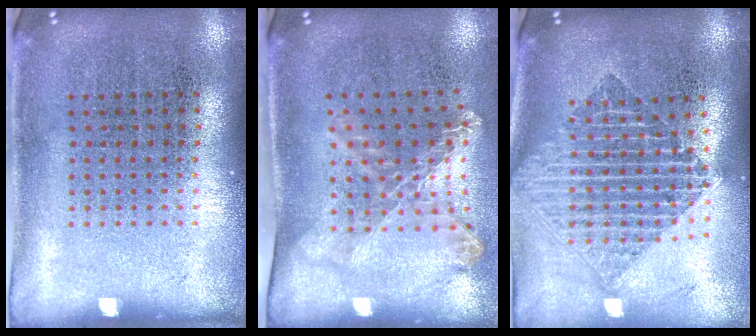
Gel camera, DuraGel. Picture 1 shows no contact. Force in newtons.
{"total": 1.8, "press": 1.3, "slide": 1.2}
{"total": 2.2, "press": 1.7, "slide": 1.3}